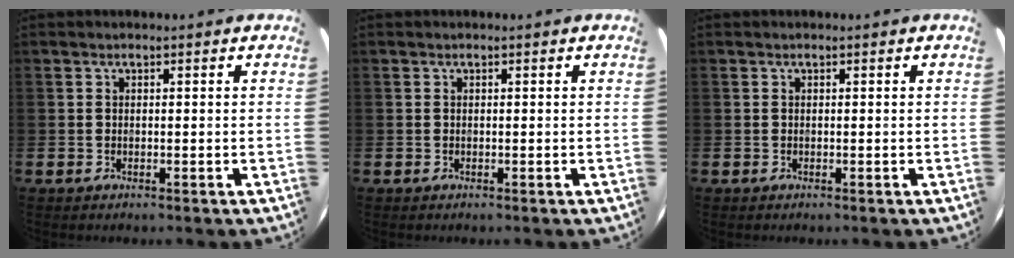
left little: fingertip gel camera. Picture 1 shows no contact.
{"total": 0.0}
{"total": 0.0}